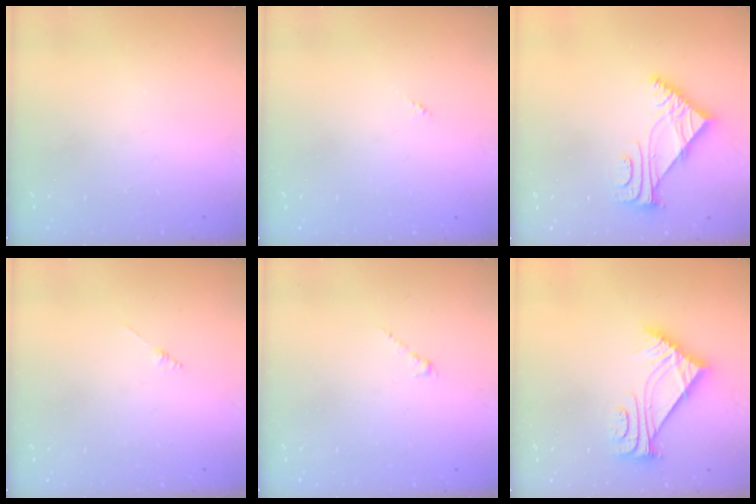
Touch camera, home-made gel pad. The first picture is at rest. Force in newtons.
{"total": 0.0}
{"total": 5.6, "press": 5.5, "slide": 0.8}
{"total": 1.3, "press": 1.3, "slide": 0.3}
{"total": 0.0}
{"total": 9.8, "press": 9.7, "slide": 0.9}